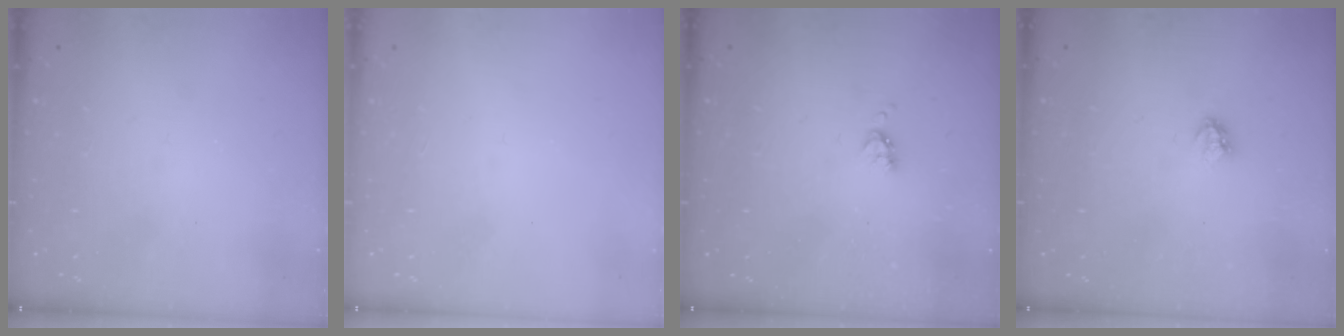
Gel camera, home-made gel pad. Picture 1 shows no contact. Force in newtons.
{"total": 0.0}
{"total": 4.0, "press": 3.9, "slide": 0.6}
{"total": 3.0, "press": 2.9, "slide": 0.4}